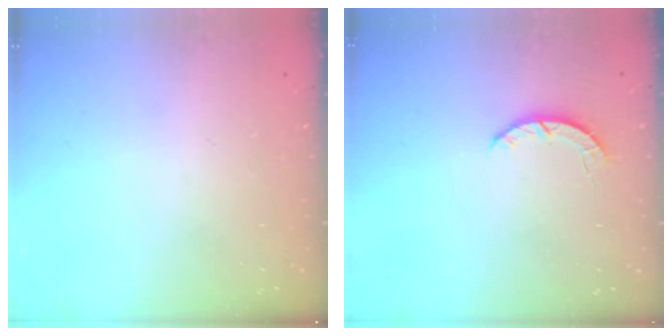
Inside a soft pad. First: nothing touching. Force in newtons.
{"total": 2.8, "press": 2.8, "slide": 0.4}